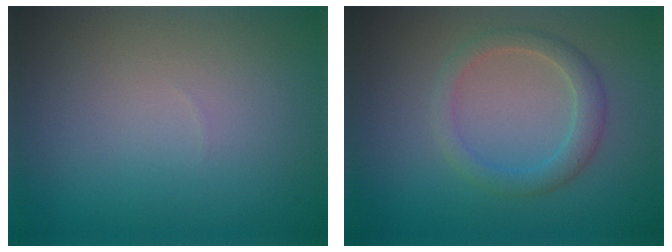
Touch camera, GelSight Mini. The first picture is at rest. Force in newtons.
{"total": 2.4, "press": 2.4, "slide": 0.1}